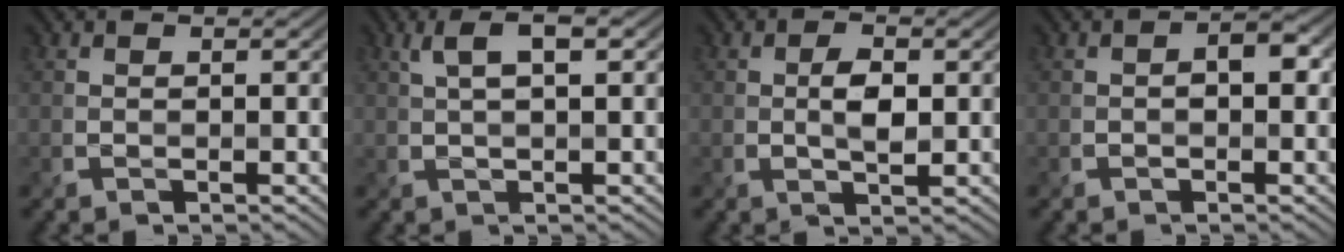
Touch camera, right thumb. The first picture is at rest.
{"total": 3.8, "force": [1.4, 1.0, 3.4], "torque": [-0.073, 0.007, 0.025]}
{"total": 2.8, "force": [0.1, 1.2, 2.5], "torque": [-0.045, -0.002, 0.000]}
{"total": 2.9, "force": [-0.2, 1.8, 2.3], "torque": [-0.030, -0.001, -0.004]}